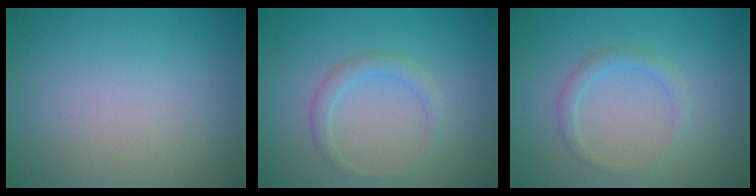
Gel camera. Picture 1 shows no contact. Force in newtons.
{"total": 1.8, "press": 1.8, "slide": 0.0}
{"total": 1.6, "press": 1.6, "slide": 0.1}